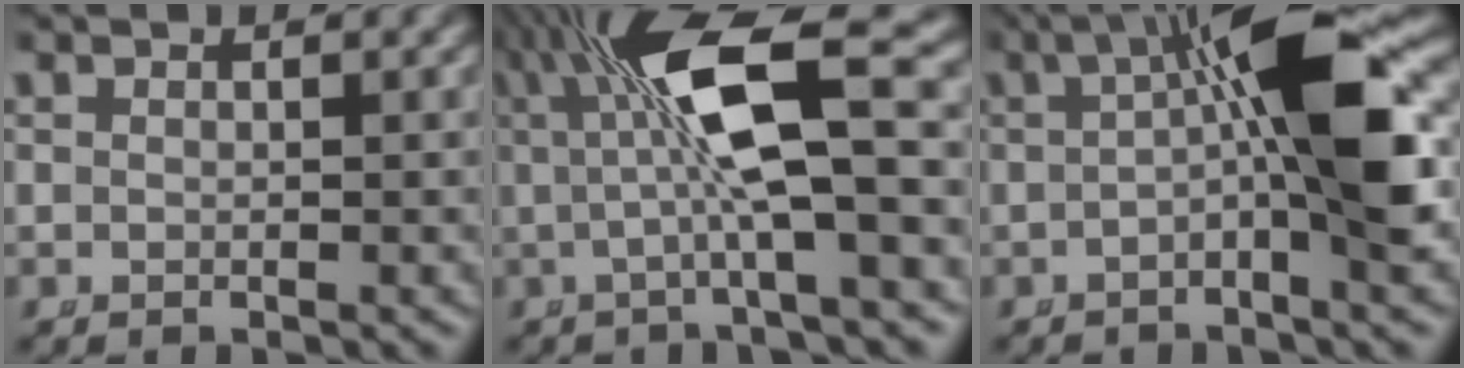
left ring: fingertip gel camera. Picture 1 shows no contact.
{"total": 7.9, "force": [1.5, 1.9, 7.5], "torque": [-0.131, 0.011, 0.022]}
{"total": 8.9, "force": [0.5, 2.0, 8.7], "torque": [-0.138, 0.005, 0.012]}